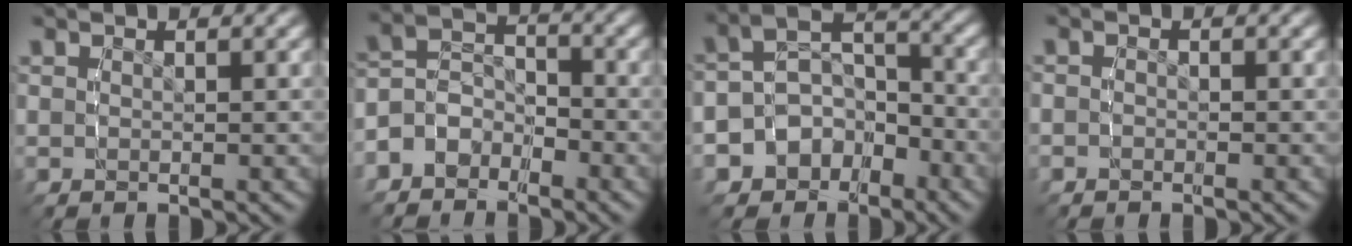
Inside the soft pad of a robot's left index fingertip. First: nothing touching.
{"total": 6.1, "force": [-4.1, 4.4, 1.1], "torque": [-0.027, -0.010, -0.084]}
{"total": 10.2, "force": [-4.9, 8.4, 2.9], "torque": [-0.075, -0.038, -0.093]}
{"total": 1.2, "force": [-1.1, 0.4, 0.1], "torque": [-0.007, -0.008, -0.022]}